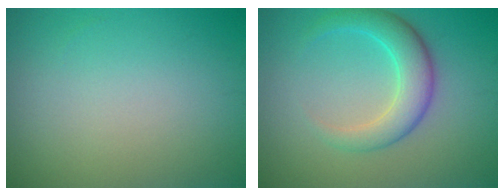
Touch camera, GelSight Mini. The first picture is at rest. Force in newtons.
{"total": 4.4, "press": 4.4, "slide": 0.1}